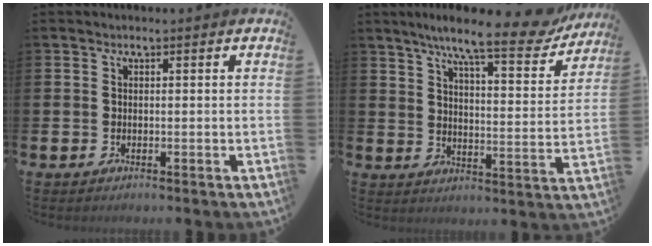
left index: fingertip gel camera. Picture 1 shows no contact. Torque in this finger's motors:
{"motor_torque": [1.06, -1.08, 1.05, 0.21]}